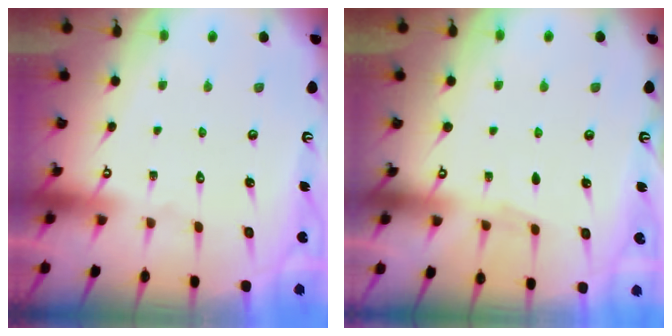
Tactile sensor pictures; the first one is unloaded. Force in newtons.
{"total": 3.7, "press": 3.7, "slide": 0.4}